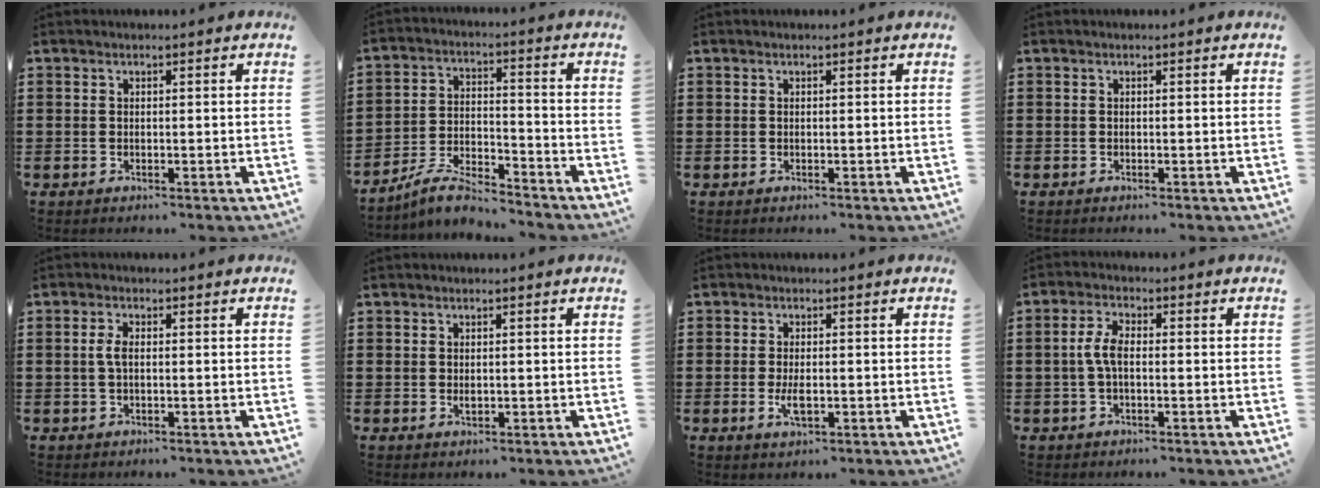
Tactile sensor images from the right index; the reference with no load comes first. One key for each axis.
{"total": 6.5, "fx": -6.1, "fy": 0.9, "fz": 2.1, "tx": -0.051, "ty": 0.007, "tz": -0.119}
{"total": 0.0}
{"total": 0.0}
{"total": 2.3, "fx": 0.0, "fy": 1.0, "fz": 2.1, "tx": -0.049, "ty": -0.001, "tz": -0.004}
{"total": 0.9, "fx": 0.0, "fy": 0.5, "fz": 0.7, "tx": -0.015, "ty": 0.001, "tz": 0.001}
{"total": 2.9, "fx": -0.6, "fy": 1.2, "fz": 2.6, "tx": -0.064, "ty": -0.006, "tz": -0.014}
{"total": 4.0, "fx": -0.4, "fy": 1.7, "fz": 3.6, "tx": -0.082, "ty": 0.001, "tz": -0.013}